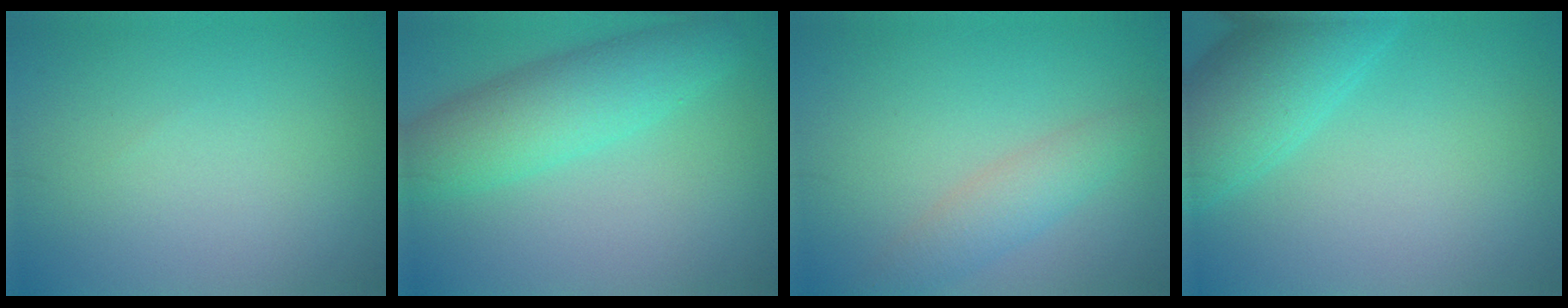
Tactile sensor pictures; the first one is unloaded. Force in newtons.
{"total": 6.0, "press": 6.0, "slide": 0.1}
{"total": 2.9, "press": 2.9, "slide": 0.1}
{"total": 6.6, "press": 6.6, "slide": 0.2}